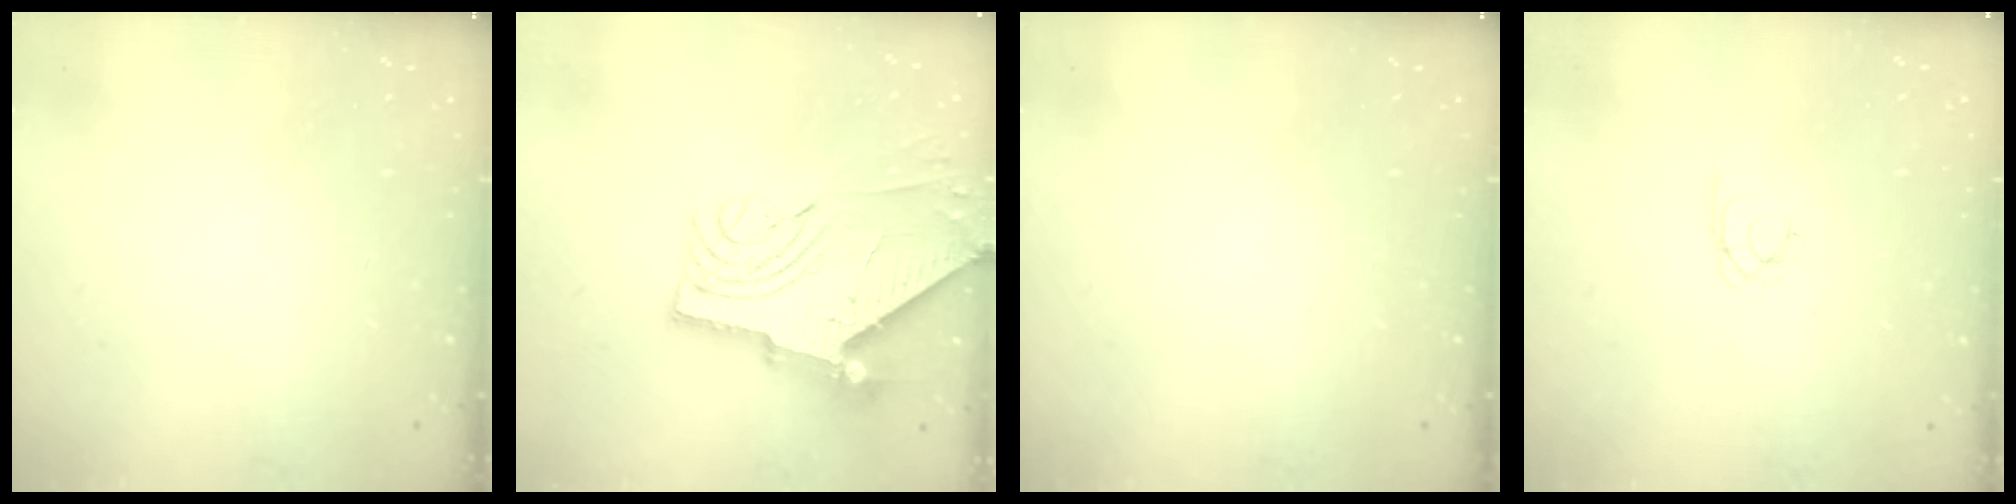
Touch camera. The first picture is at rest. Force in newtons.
{"total": 13.6, "press": 13.5, "slide": 1.3}
{"total": 0.0}
{"total": 1.7, "press": 1.7, "slide": 0.2}